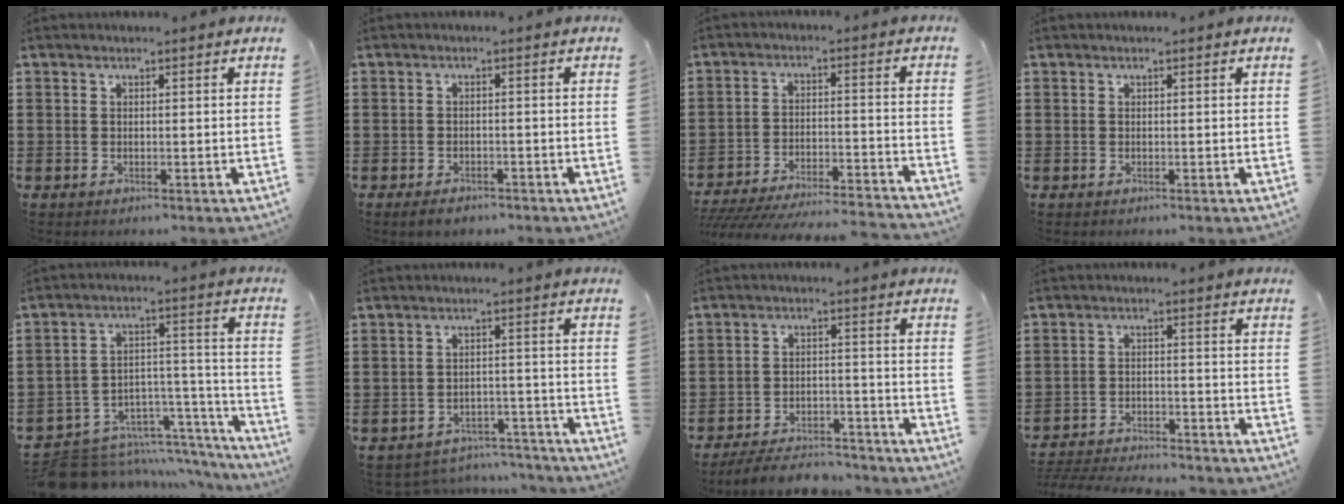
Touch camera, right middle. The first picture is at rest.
{"total": 1.6, "force": [-1.3, 0.5, 0.6], "torque": [-0.016, -0.002, -0.027]}
{"total": 5.9, "force": [-5.7, 0.2, 1.5], "torque": [-0.036, -0.007, -0.113]}
{"total": 0.0}
{"total": 8.8, "force": [-8.0, 3.5, 1.4], "torque": [-0.021, 0.016, -0.142]}
{"total": 4.1, "force": [-4.0, 0.6, 0.2], "torque": [-0.008, 0.006, -0.085]}
{"total": 5.6, "force": [-5.4, 1.0, 0.7], "torque": [-0.016, 0.011, -0.109]}
{"total": 4.7, "force": [-4.6, 0.3, 0.6], "torque": [-0.019, 0.002, -0.098]}